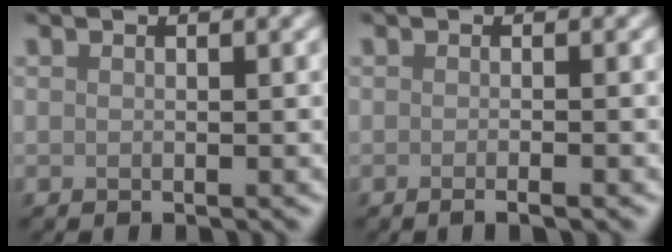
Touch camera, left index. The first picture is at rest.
{"total": 2.2, "force": [-0.6, 0.7, 2.0], "torque": [-0.010, -0.002, -0.015]}